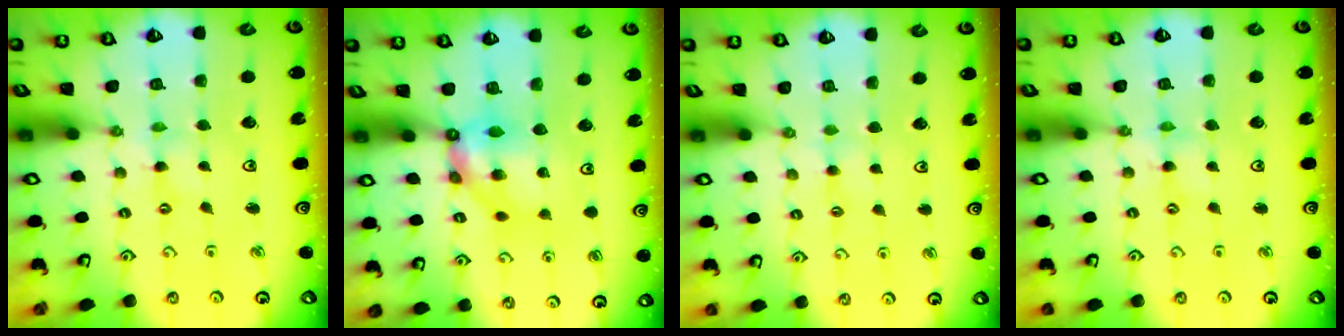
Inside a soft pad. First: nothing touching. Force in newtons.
{"total": 7.3, "press": 7.2, "slide": 0.6}
{"total": 2.4, "press": 2.4, "slide": 0.5}
{"total": 1.4, "press": 1.4, "slide": 0.2}